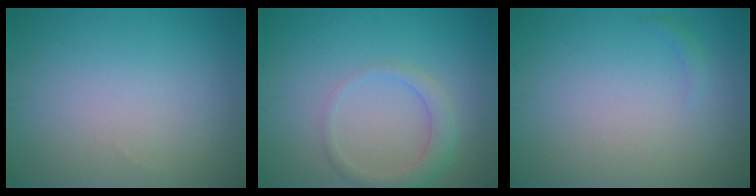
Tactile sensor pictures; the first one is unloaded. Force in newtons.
{"total": 2.4, "press": 2.4, "slide": 0.2}
{"total": 0.6, "press": 0.5, "slide": 0.1}